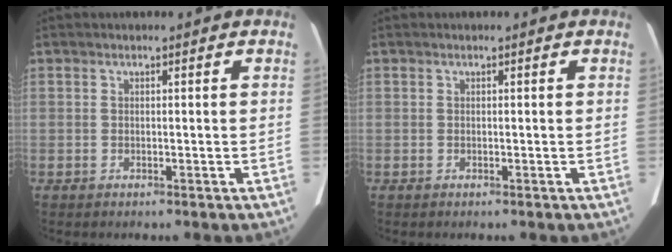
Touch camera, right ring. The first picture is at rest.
{"total": 0.0}